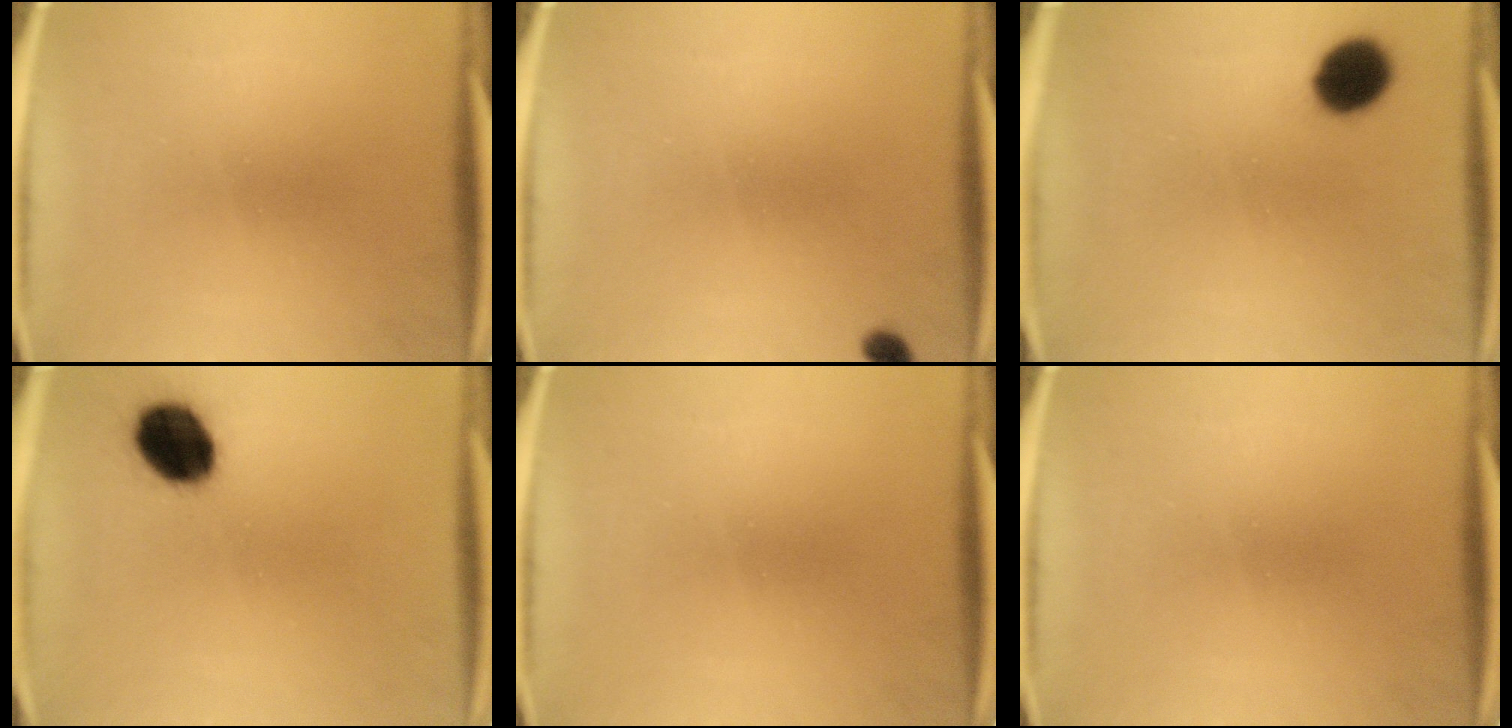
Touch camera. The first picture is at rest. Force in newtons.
{"total": 1.5}
{"total": 8.5}
{"total": 11.8}
{"total": 0.0}
{"total": 0.0}